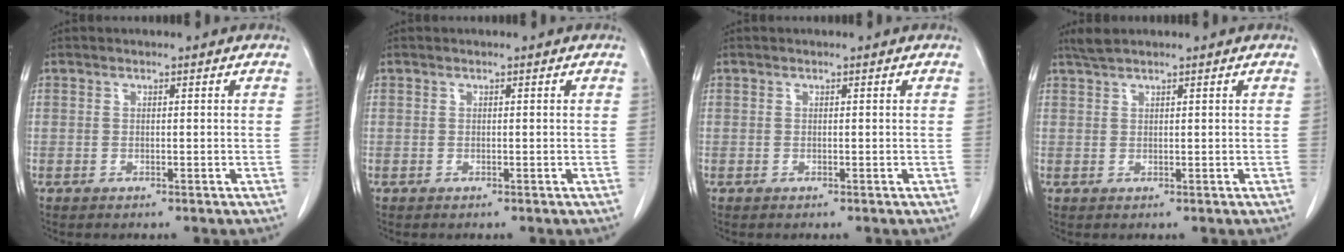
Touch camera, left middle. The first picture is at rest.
{"total": 0.0}
{"total": 0.0}
{"total": 1.8, "force": [1.6, 0.0, 0.7], "torque": [-0.019, 0.011, 0.036]}